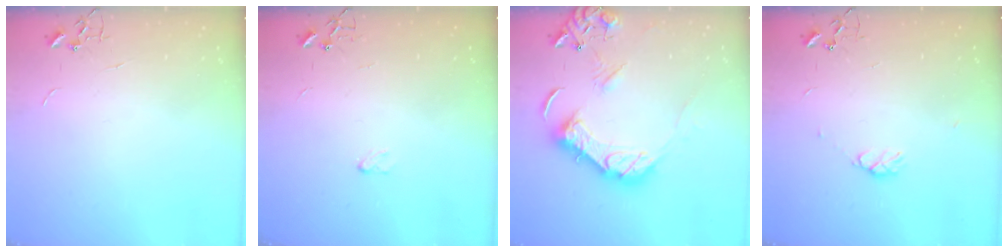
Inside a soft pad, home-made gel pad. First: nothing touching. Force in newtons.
{"total": 2.9, "press": 2.8, "slide": 0.4}
{"total": 18.5, "press": 18.3, "slide": 2.7}
{"total": 5.2, "press": 5.1, "slide": 0.8}